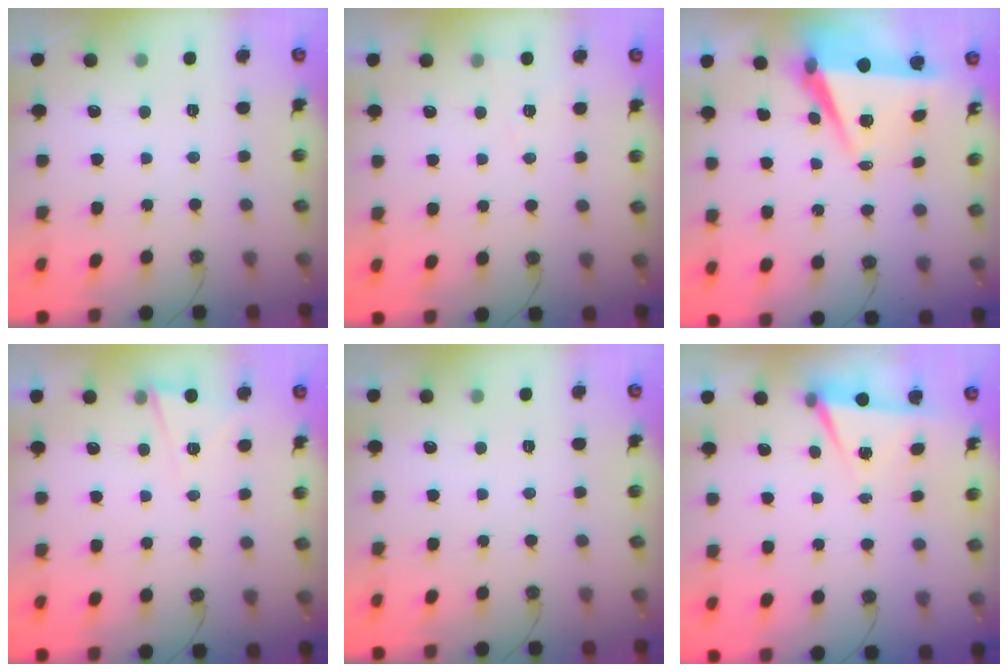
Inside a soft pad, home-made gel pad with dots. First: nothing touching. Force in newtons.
{"total": 5.3, "press": 3.6, "slide": 4.0}
{"total": 7.2, "press": 5.8, "slide": 4.3}
{"total": 2.8, "press": 2.4, "slide": 1.4}
{"total": 1.5, "press": 0.2, "slide": 1.5}
{"total": 4.9, "press": 2.2, "slide": 4.4}